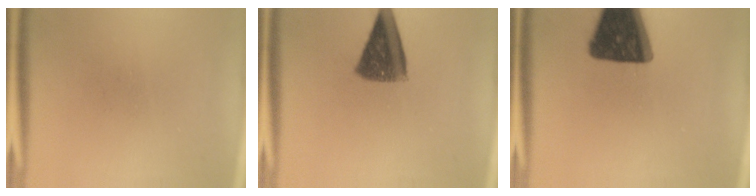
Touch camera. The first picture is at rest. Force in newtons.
{"total": 9.2}
{"total": 16.6}